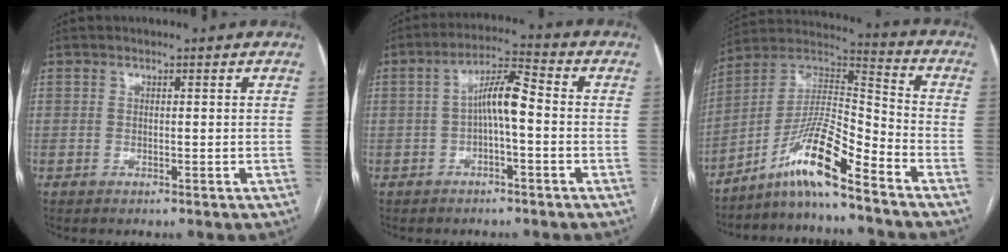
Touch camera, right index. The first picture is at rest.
{"total": 6.4, "force": [-0.6, 1.2, 6.2], "torque": [-0.111, 0.025, -0.014]}
{"total": 12.1, "force": [-8.4, 0.2, 8.8], "torque": [-0.167, 0.017, -0.156]}